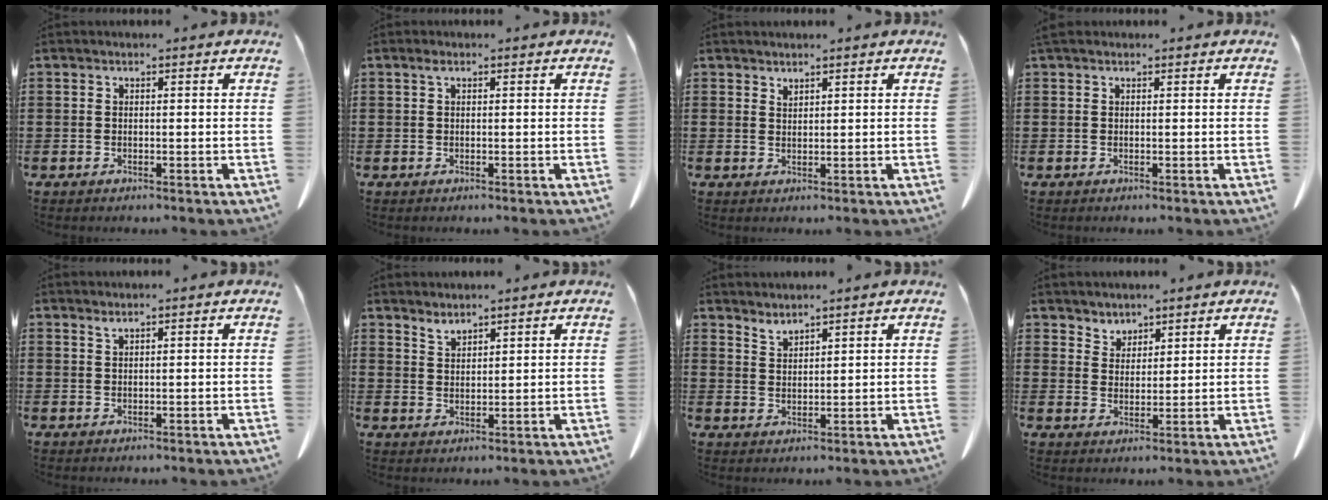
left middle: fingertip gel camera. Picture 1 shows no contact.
{"total": 0.8, "force": [0.4, 0.3, 0.7], "torque": [-0.016, 0.002, 0.007]}
{"total": 1.4, "force": [1.4, 0.2, 0.1], "torque": [-0.005, -0.003, 0.027]}
{"total": 0.6, "force": [0.4, 0.4, 0.3], "torque": [-0.009, 0.003, 0.007]}
{"total": 1.1, "force": [0.9, 0.0, 0.6], "torque": [-0.014, -0.004, 0.018]}
{"total": 2.1, "force": [2.1, 0.2, 0.2], "torque": [-0.008, -0.006, 0.041]}
{"total": 2.3, "force": [2.2, -0.1, 0.0], "torque": [-0.006, -0.008, 0.044]}
{"total": 3.2, "force": [2.9, 1.3, -0.3], "torque": [-0.006, -0.004, 0.056]}